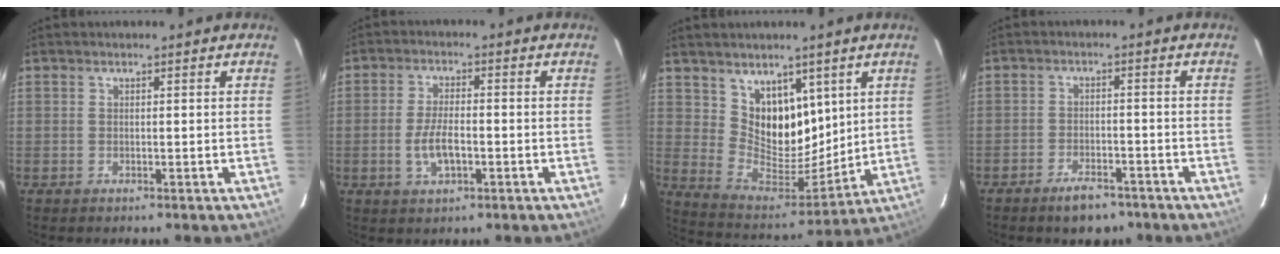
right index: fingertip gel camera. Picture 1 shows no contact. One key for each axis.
{"total": 5.8, "fx": -1.8, "fy": 2.3, "fz": 5.0, "tx": -0.101, "ty": -0.003, "tz": -0.031}
{"total": 12.1, "fx": 6.6, "fy": 8.4, "fz": 5.6, "tx": -0.091, "ty": -0.011, "tz": 0.136}
{"total": 6.2, "fx": -4.7, "fy": 3.0, "fz": 2.8, "tx": -0.065, "ty": 0.007, "tz": -0.069}